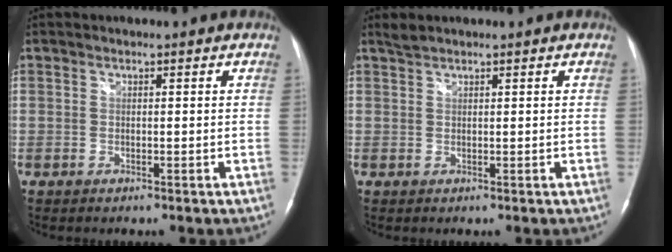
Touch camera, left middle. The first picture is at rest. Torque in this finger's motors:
{"motor_torque": [0.16, -0.03, -0.08, 0.01]}